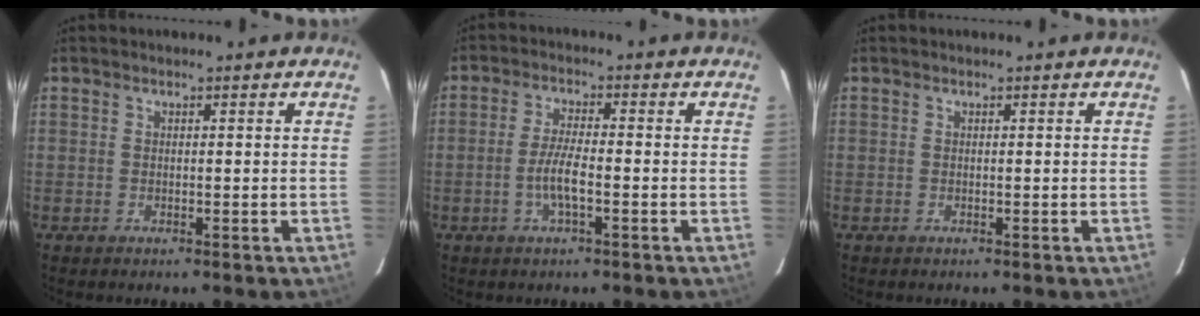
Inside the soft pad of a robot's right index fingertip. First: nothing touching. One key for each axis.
{"total": 4.9, "fx": -1.8, "fy": 0.8, "fz": 4.6, "tx": -0.092, "ty": -0.002, "tz": -0.034}
{"total": 0.0}